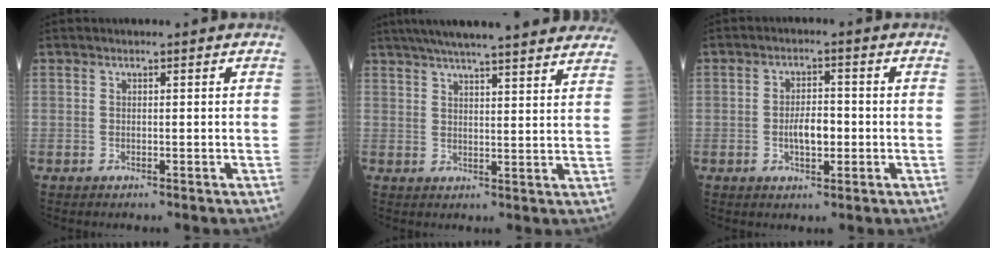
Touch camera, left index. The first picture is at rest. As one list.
[{"total": 23.1, "force": [20.2, 1.9, 11.2], "torque": [-0.174, 0.022, 0.261]}, {"total": 4.3, "force": [-1.0, 1.8, 3.7], "torque": [-0.069, 0.004, -0.019]}]